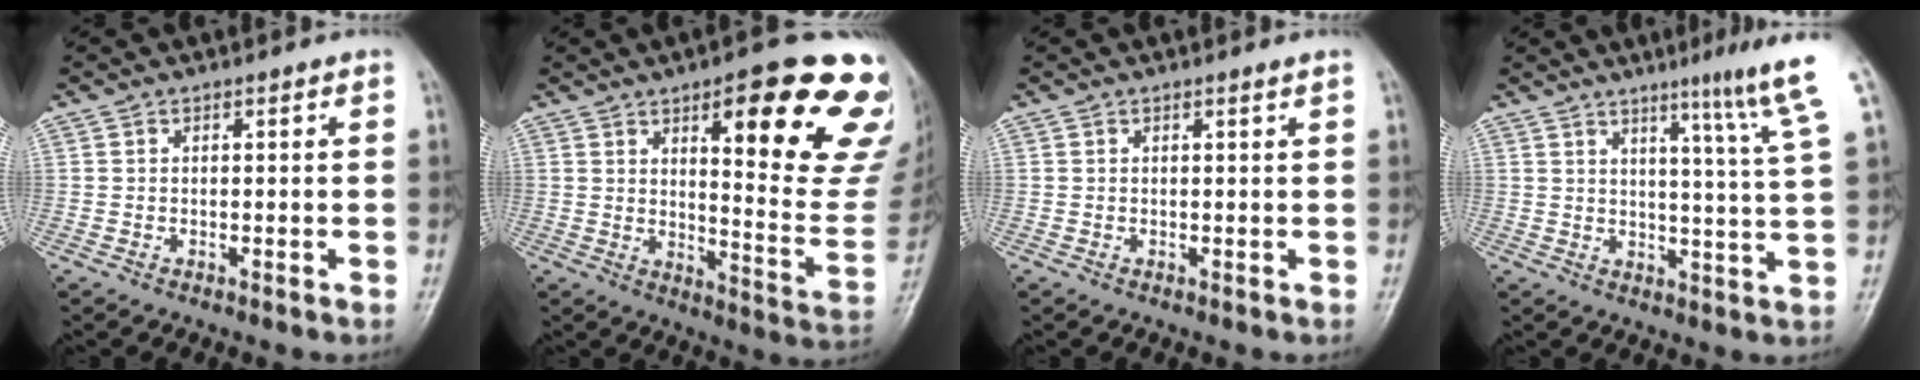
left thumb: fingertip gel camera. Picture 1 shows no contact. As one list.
[{"total": 24.2, "force": [12.5, 6.4, 19.7], "torque": [-0.208, -0.054, 0.168]}, {"total": 0.7, "force": [0.4, -0.3, 0.5], "torque": [-0.018, -0.007, 0.010]}, {"total": 10.9, "force": [6.7, -1.7, 8.4], "torque": [-0.113, -0.045, 0.084]}]